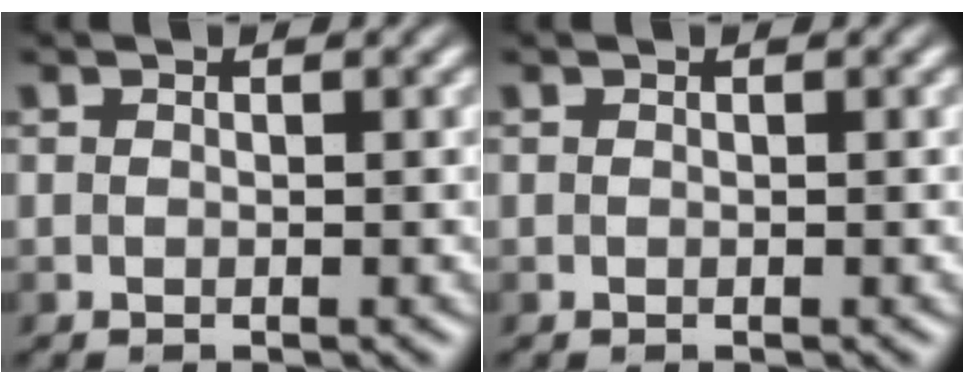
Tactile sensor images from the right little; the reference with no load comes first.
{"total": 0.0}